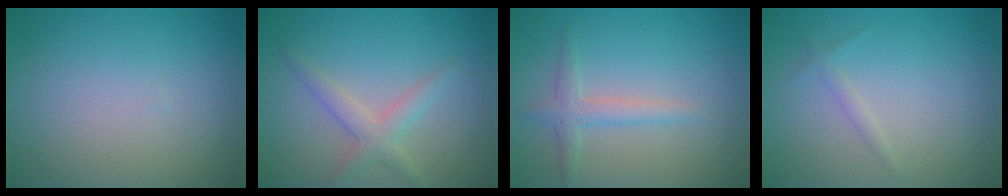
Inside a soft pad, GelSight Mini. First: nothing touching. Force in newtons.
{"total": 2.5, "press": 2.5, "slide": 0.0}
{"total": 1.9, "press": 1.9, "slide": 0.0}
{"total": 0.8, "press": 0.8, "slide": 0.0}